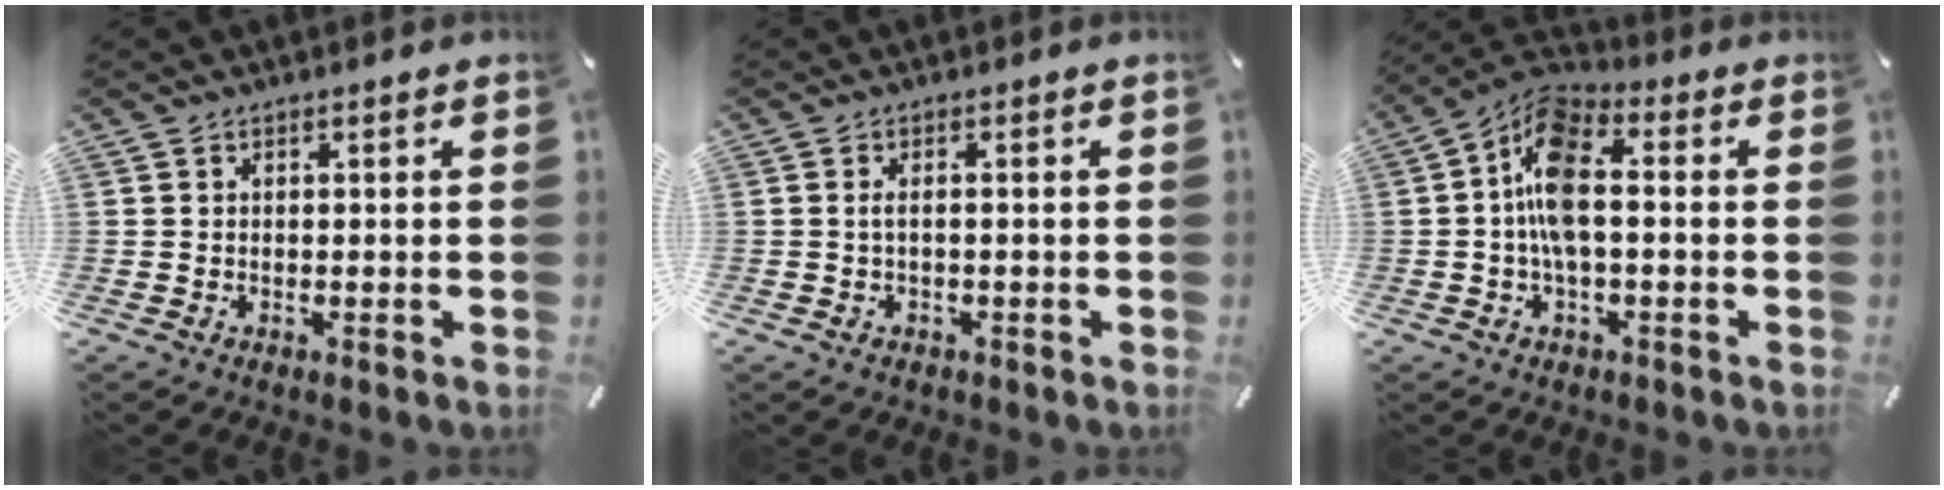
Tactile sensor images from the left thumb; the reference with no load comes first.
{"total": 2.0, "force": [-0.3, 0.8, 1.8], "torque": [-0.033, 0.002, -0.006]}
{"total": 10.3, "force": [-0.7, 5.1, 8.9], "torque": [-0.190, 0.007, -0.013]}